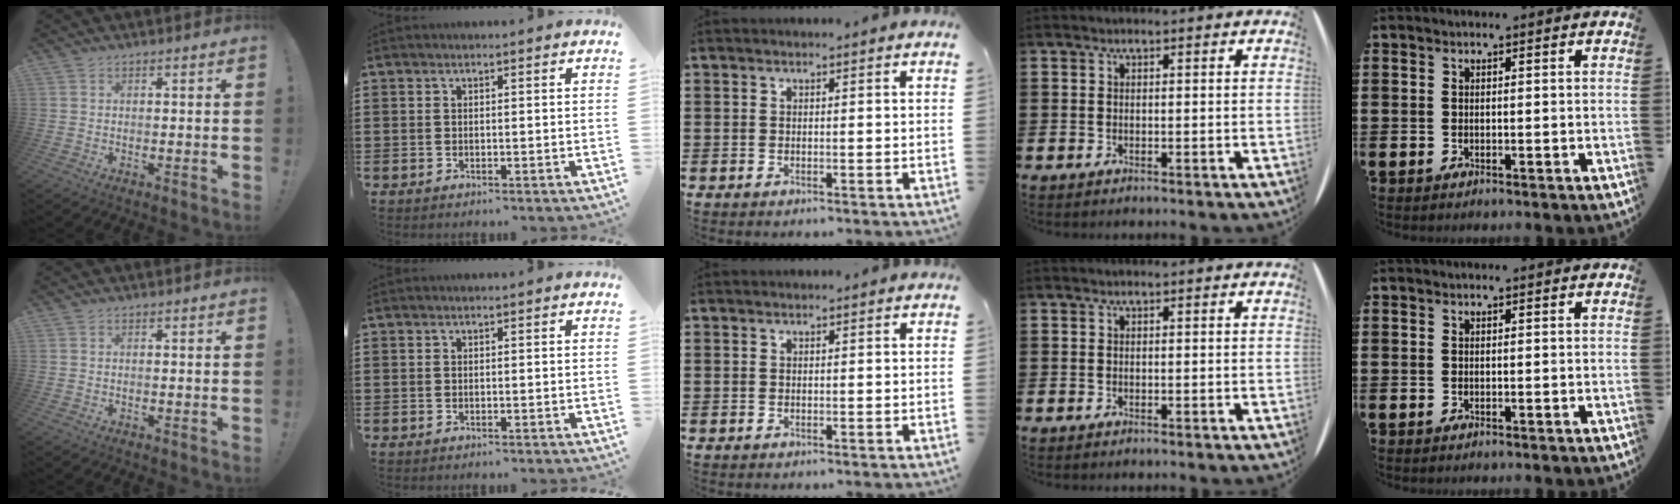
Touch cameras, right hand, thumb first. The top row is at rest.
{}